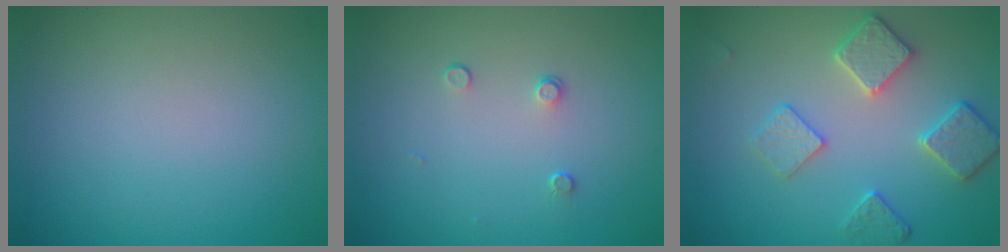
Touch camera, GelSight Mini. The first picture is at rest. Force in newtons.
{"total": 0.9, "press": 0.6, "slide": 0.6}
{"total": 3.5, "press": 3.5, "slide": 0.2}